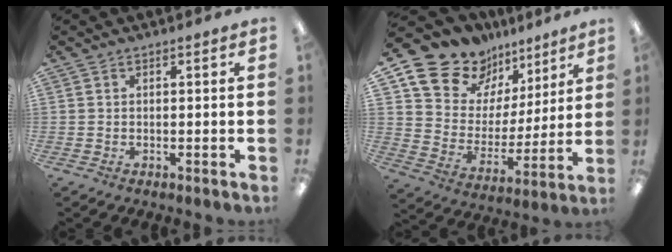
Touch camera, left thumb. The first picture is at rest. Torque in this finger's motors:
{"motor_torque": [2.00, 2.00, 1.55, -1.21, 0.07]}